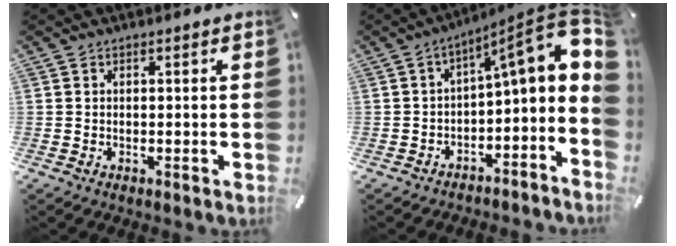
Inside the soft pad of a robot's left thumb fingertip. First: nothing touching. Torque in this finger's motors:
{"motor_torque": [-0.19, 0.98, 0.93, 0.74, 0.07]}